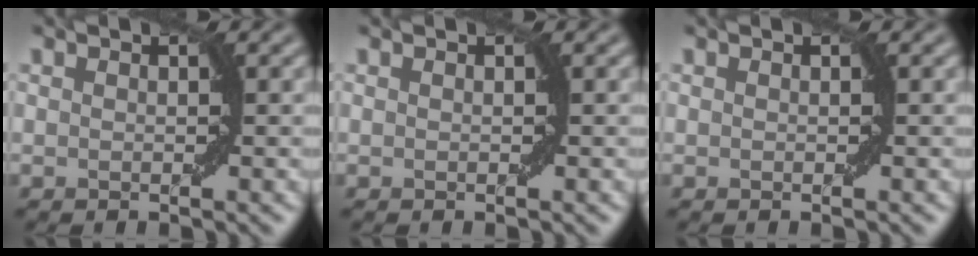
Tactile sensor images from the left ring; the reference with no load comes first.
{"total": 0.0}
{"total": 0.0}